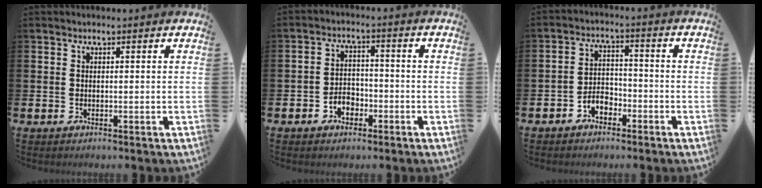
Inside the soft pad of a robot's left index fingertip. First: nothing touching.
{"total": 3.4, "force": [-1.9, 2.4, 1.5], "torque": [-0.030, 0.006, -0.041]}
{"total": 3.2, "force": [-2.4, 1.9, 1.0], "torque": [-0.030, 0.012, -0.050]}